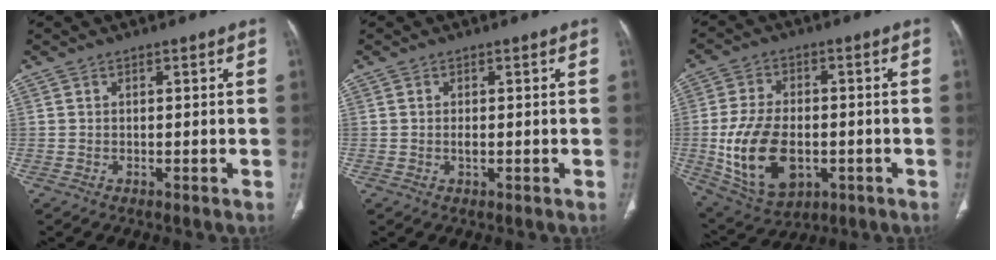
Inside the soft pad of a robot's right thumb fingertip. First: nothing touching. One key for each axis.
{"total": 1.0, "fx": -0.1, "fy": 0.4, "fz": 0.9, "tx": -0.018, "ty": -0.002, "tz": 0.001}
{"total": 16.1, "fx": -3.0, "fy": 10.1, "fz": 12.2, "tx": -0.217, "ty": 0.003, "tz": -0.034}